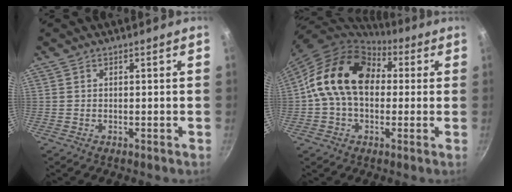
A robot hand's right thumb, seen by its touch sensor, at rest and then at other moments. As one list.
[{"total": 18.0, "force": [2.5, 13.0, 12.2], "torque": [-0.182, 0.032, 0.027]}]